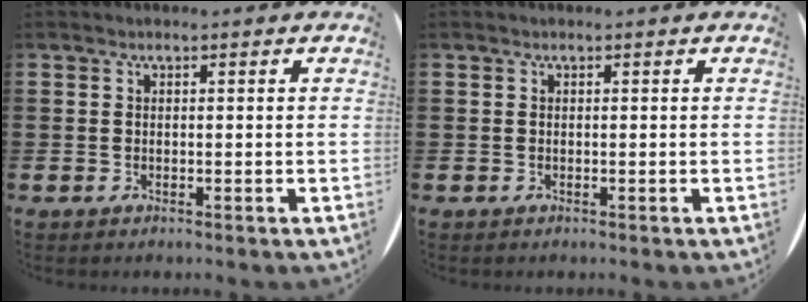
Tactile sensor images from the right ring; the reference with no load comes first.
{"total": 0.0}